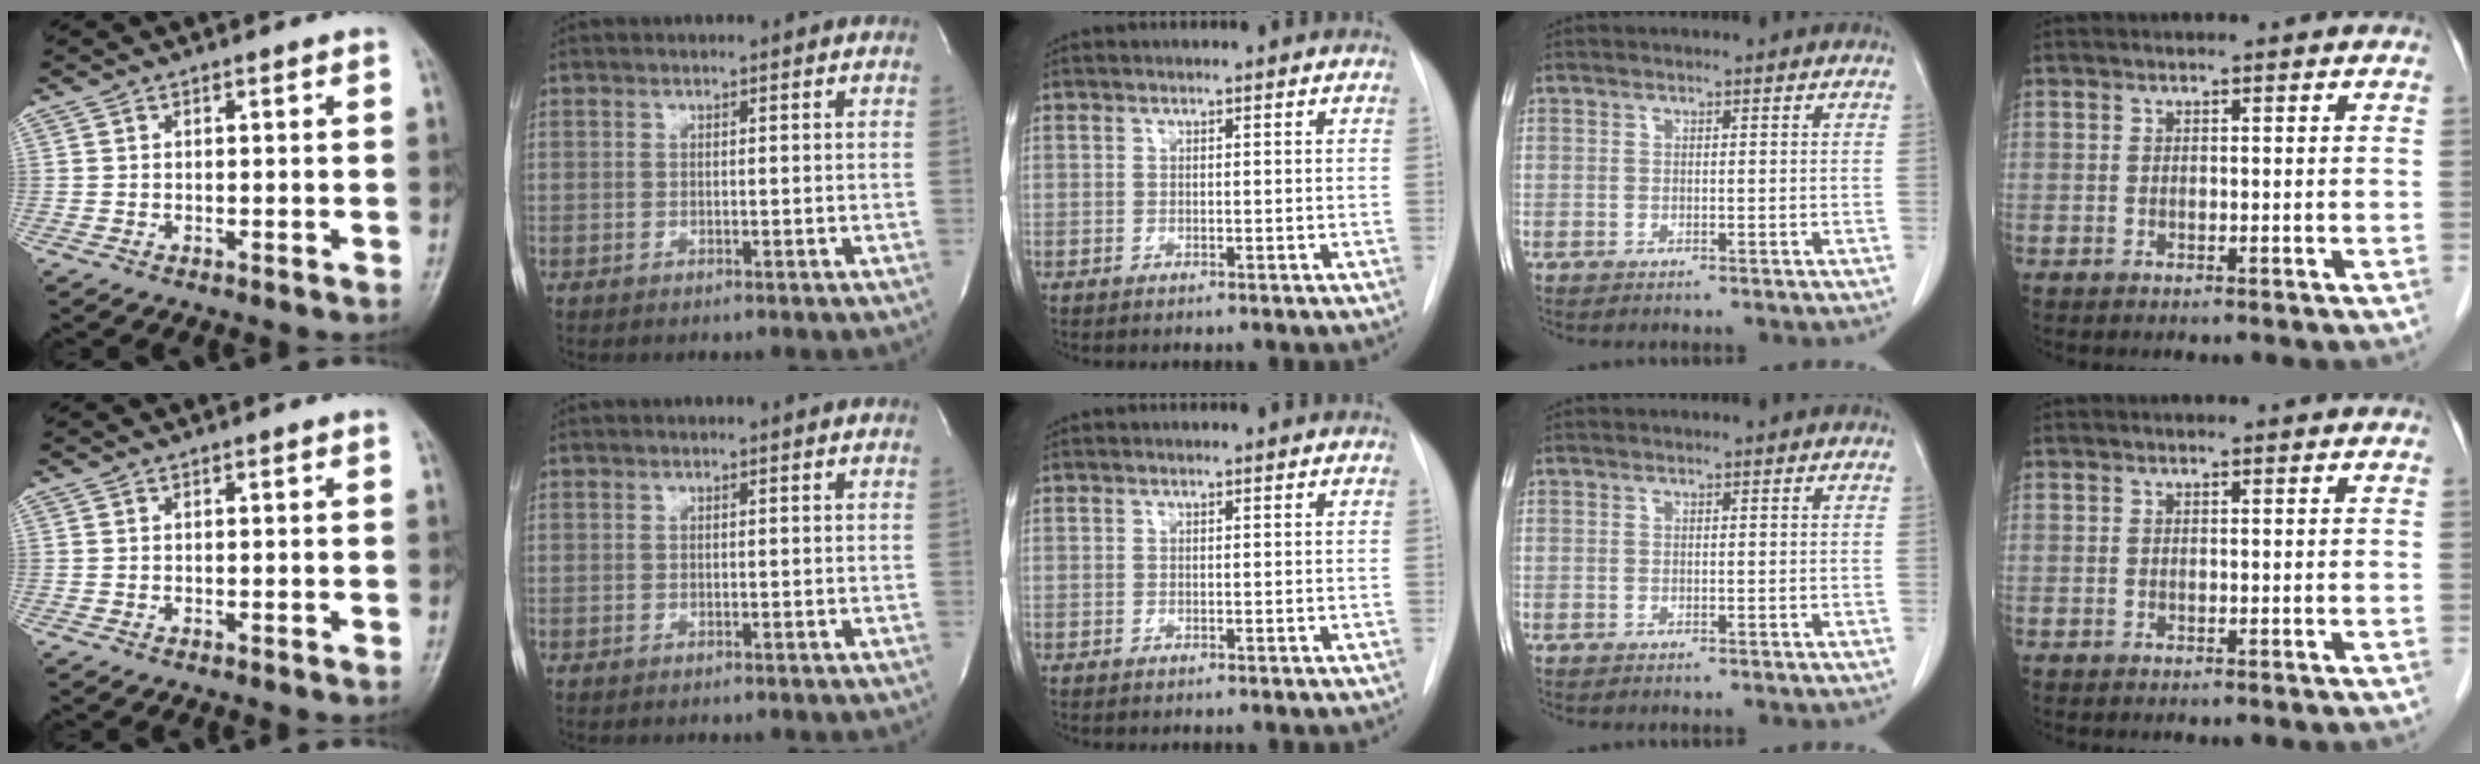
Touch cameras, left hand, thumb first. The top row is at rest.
{}